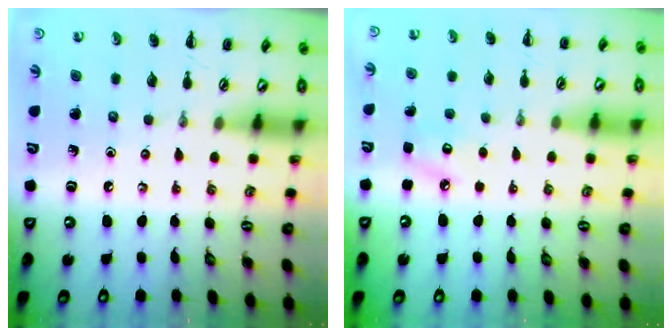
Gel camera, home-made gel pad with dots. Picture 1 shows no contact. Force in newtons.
{"total": 4.5, "press": 4.4, "slide": 1.0}